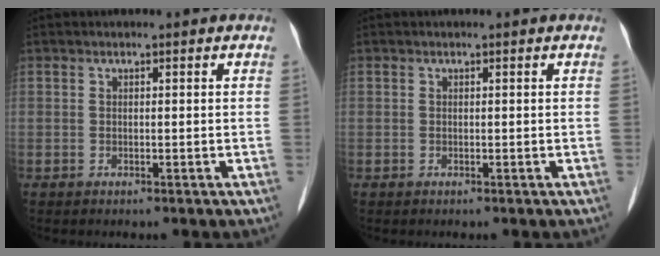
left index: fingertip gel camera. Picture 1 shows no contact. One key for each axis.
{"total": 0.0}